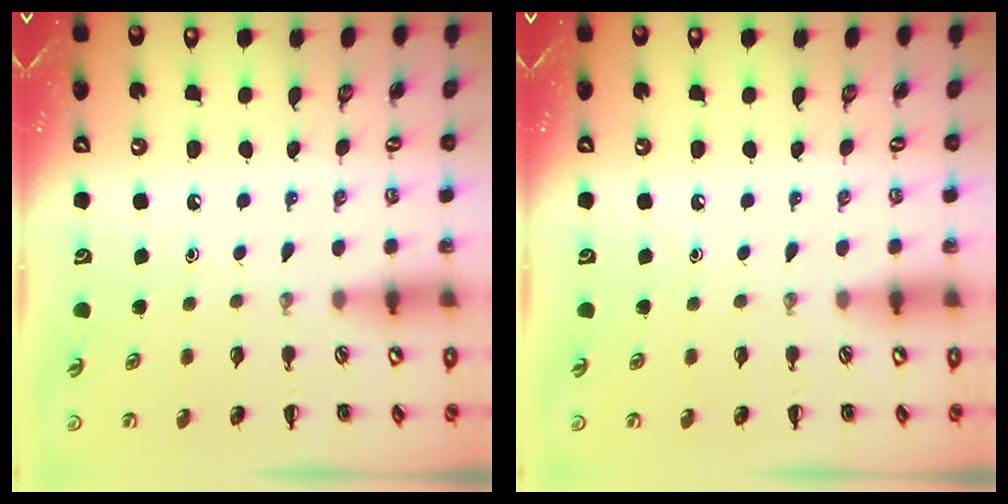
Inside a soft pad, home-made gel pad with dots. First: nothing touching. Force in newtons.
{"total": 0.0}